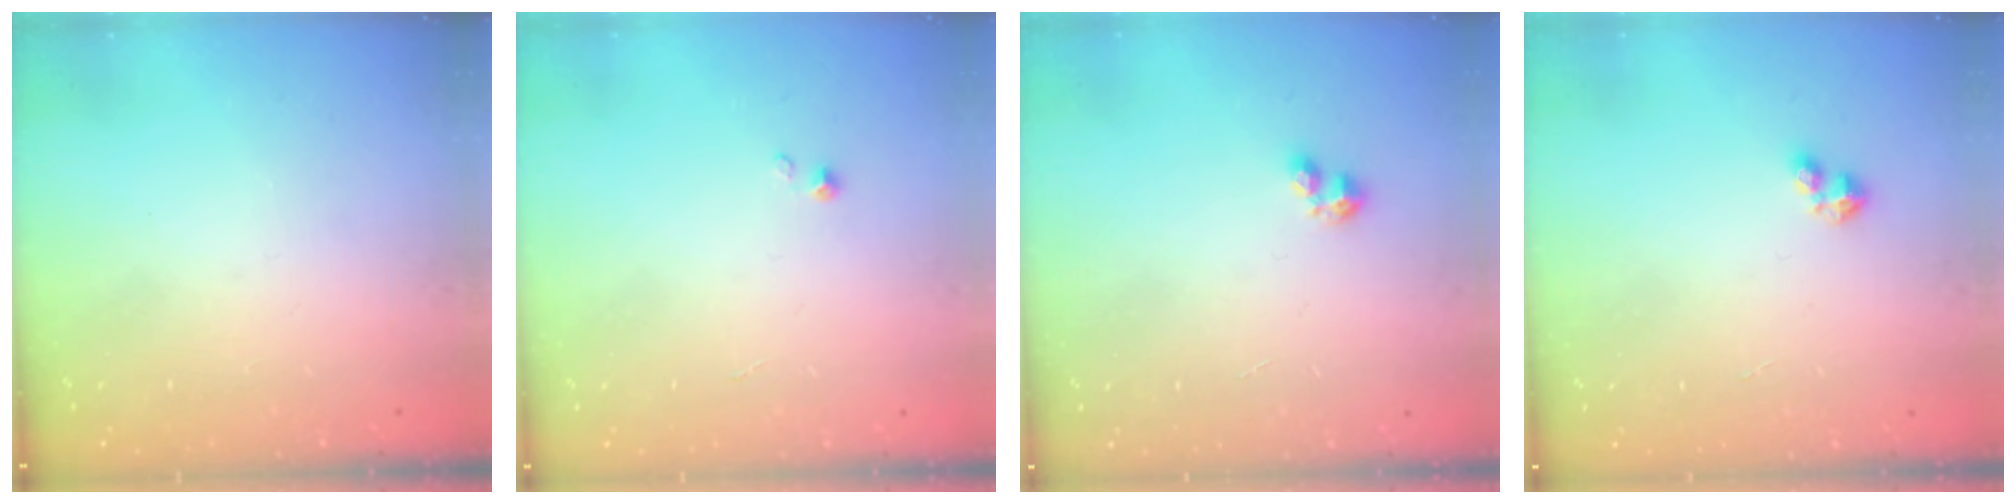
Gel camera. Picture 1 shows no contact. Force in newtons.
{"total": 0.0}
{"total": 2.8, "press": 2.8, "slide": 0.5}
{"total": 2.4, "press": 2.4, "slide": 0.4}